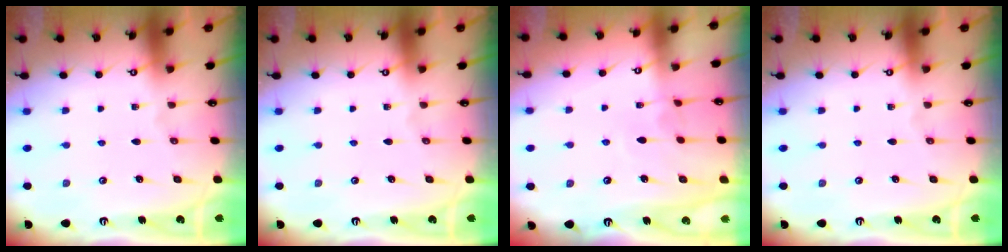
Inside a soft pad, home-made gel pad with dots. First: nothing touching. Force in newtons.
{"total": 0.0}
{"total": 3.0, "press": 3.0, "slide": 0.3}
{"total": 0.0}